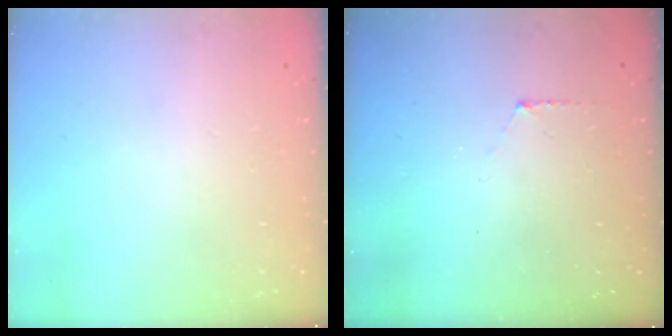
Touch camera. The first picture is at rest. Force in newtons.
{"total": 3.9, "press": 3.9, "slide": 0.4}